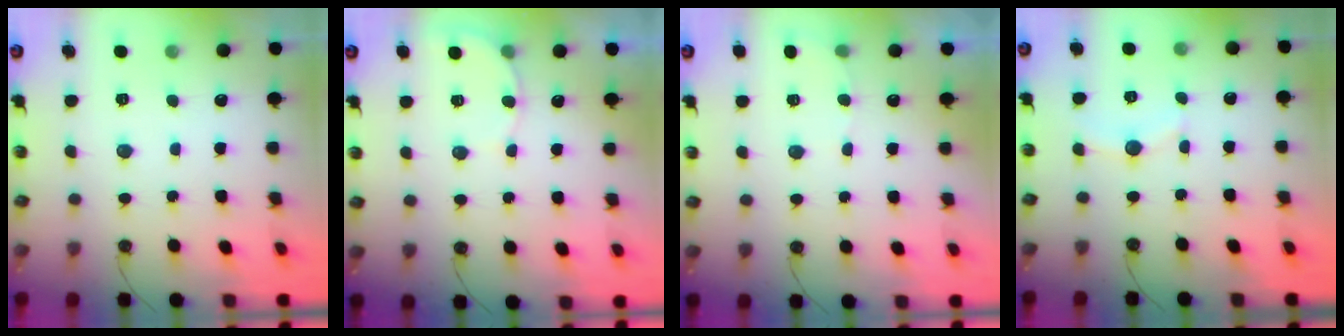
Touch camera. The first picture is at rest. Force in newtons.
{"total": 5.9, "press": 5.8, "slide": 0.4}
{"total": 4.1, "press": 3.9, "slide": 1.3}
{"total": 7.1, "press": 7.1, "slide": 0.5}